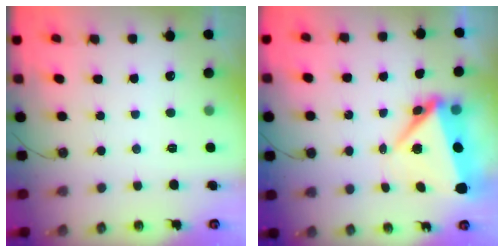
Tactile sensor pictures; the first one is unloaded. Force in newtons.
{"total": 8.1, "press": 7.9, "slide": 1.8}